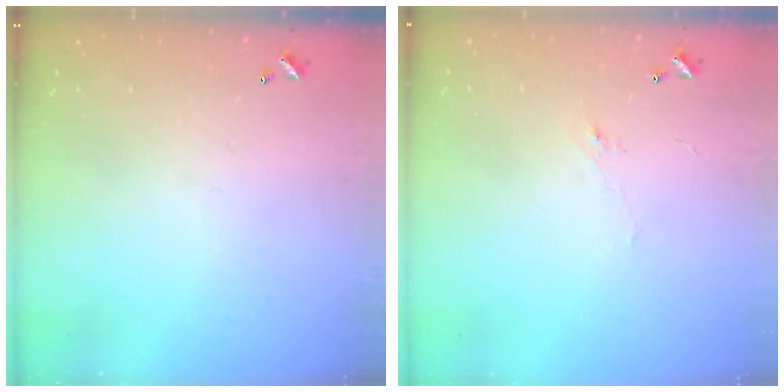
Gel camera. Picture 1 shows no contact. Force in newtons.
{"total": 1.2, "press": 0.8, "slide": 0.8}